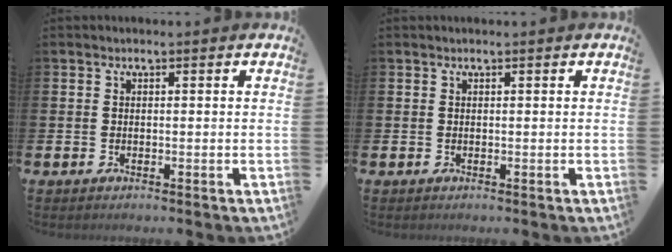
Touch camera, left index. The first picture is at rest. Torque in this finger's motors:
{"motor_torque": [0.23, -1.23, 0.06, 0.00]}